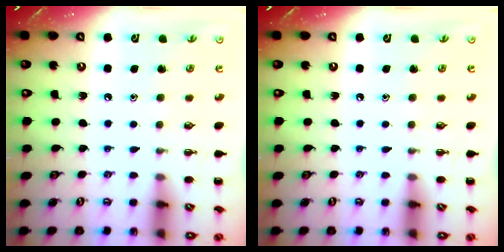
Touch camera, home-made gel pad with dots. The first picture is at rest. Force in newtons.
{"total": 0.0}